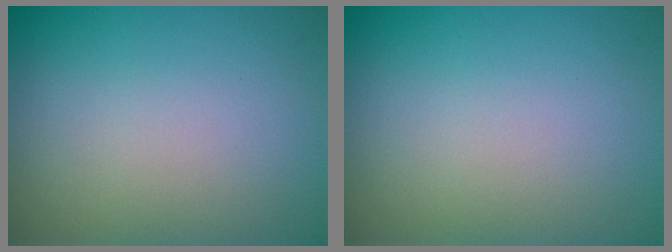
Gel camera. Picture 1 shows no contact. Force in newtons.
{"total": 0.0}